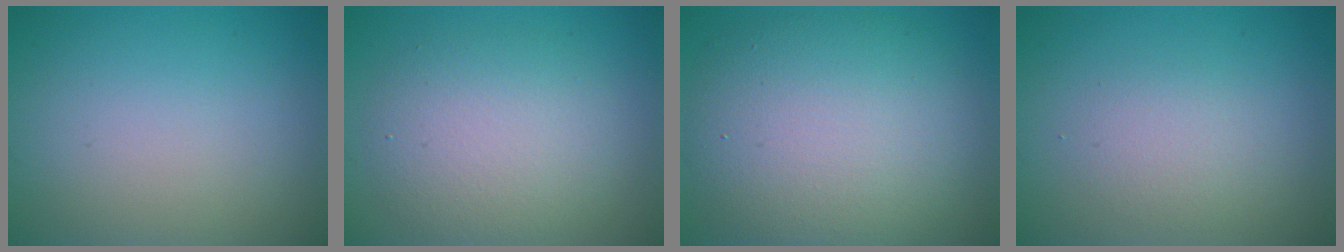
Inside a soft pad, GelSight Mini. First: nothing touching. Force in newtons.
{"total": 5.2, "press": 5.2, "slide": 0.4}
{"total": 10.5, "press": 10.5, "slide": 0.4}
{"total": 1.9, "press": 1.9, "slide": 0.0}